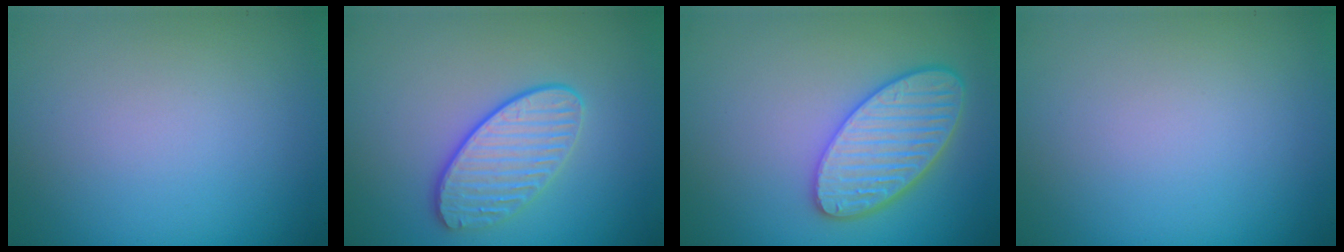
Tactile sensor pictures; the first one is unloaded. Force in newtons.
{"total": 3.5, "press": 3.2, "slide": 1.3}
{"total": 5.1, "press": 4.7, "slide": 2.0}
{"total": 0.0}